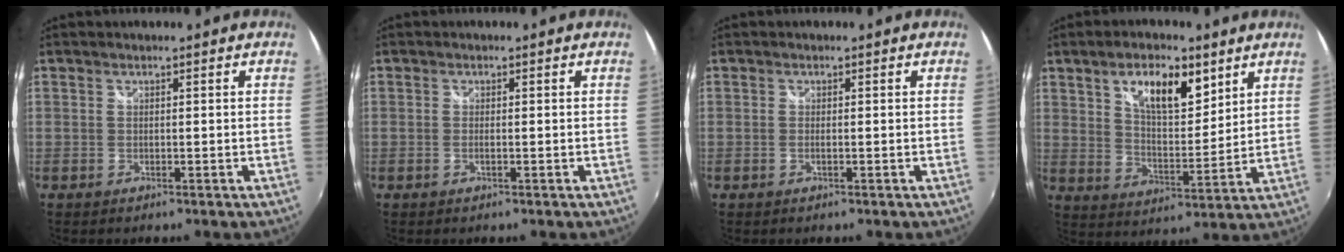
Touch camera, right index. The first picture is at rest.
{"total": 1.2, "force": [-0.3, 0.1, 1.2], "torque": [-0.024, -0.001, -0.006]}
{"total": 1.1, "force": [-0.2, 0.1, 1.1], "torque": [-0.021, -0.001, -0.005]}
{"total": 11.2, "force": [6.2, 4.7, 8.1], "torque": [-0.129, 0.004, 0.108]}